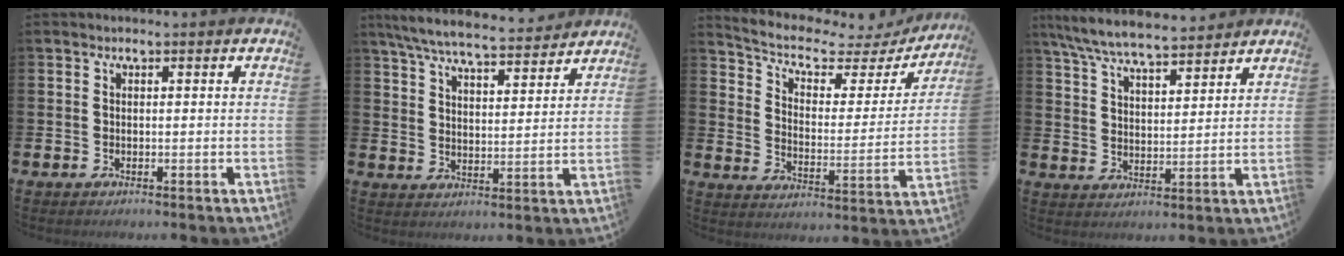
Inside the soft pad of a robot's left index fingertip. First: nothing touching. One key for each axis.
{"total": 6.8, "fx": 6.4, "fy": 0.8, "fz": 2.2, "tx": -0.072, "ty": -0.038, "tz": 0.113}
{"total": 5.3, "fx": 4.3, "fy": 2.2, "fz": 2.0, "tx": -0.066, "ty": -0.036, "tz": 0.063}
{"total": 6.8, "fx": 6.5, "fy": 0.6, "fz": 1.9, "tx": -0.067, "ty": -0.034, "tz": 0.117}